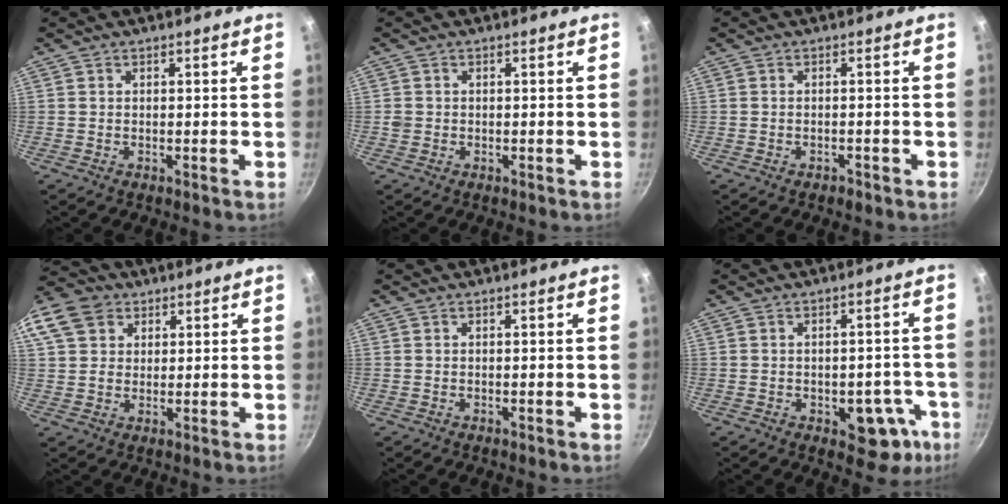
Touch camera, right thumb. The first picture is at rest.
{"total": 1.2, "force": [-0.2, 1.1, 0.4], "torque": [-0.007, 0.003, -0.003]}
{"total": 1.2, "force": [-0.9, 0.6, 0.6], "torque": [-0.011, 0.010, -0.009]}
{"total": 18.9, "force": [8.2, 14.5, 8.8], "torque": [-0.222, 0.047, 0.149]}
{"total": 0.0}
{"total": 9.9, "force": [-3.9, 5.9, 6.9], "torque": [-0.028, 0.025, -0.043]}